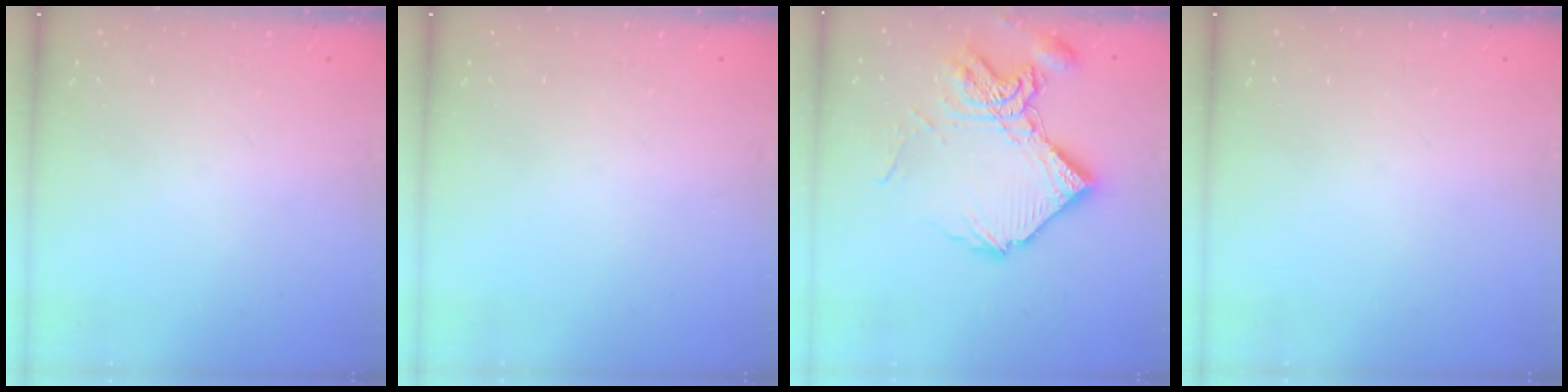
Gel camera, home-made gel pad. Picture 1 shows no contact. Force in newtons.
{"total": 0.0}
{"total": 15.9, "press": 15.8, "slide": 1.9}
{"total": 0.0}